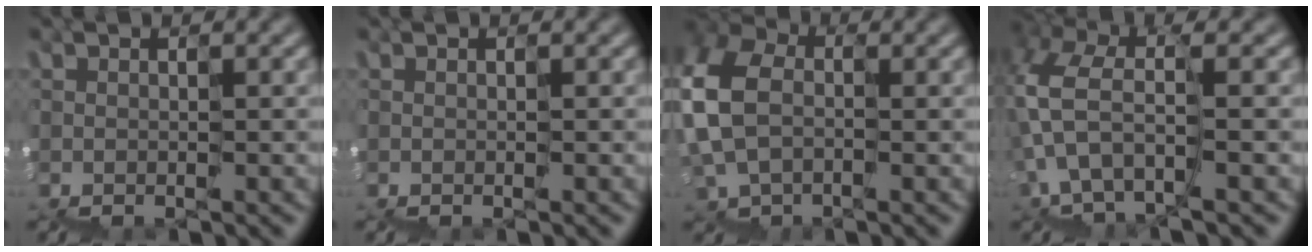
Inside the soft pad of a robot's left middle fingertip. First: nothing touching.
{"total": 0.0}
{"total": 5.4, "force": [0.3, 4.6, 2.7], "torque": [-0.091, 0.017, 0.000]}
{"total": 4.7, "force": [-1.1, 2.5, 3.8], "torque": [-0.095, 0.018, -0.025]}